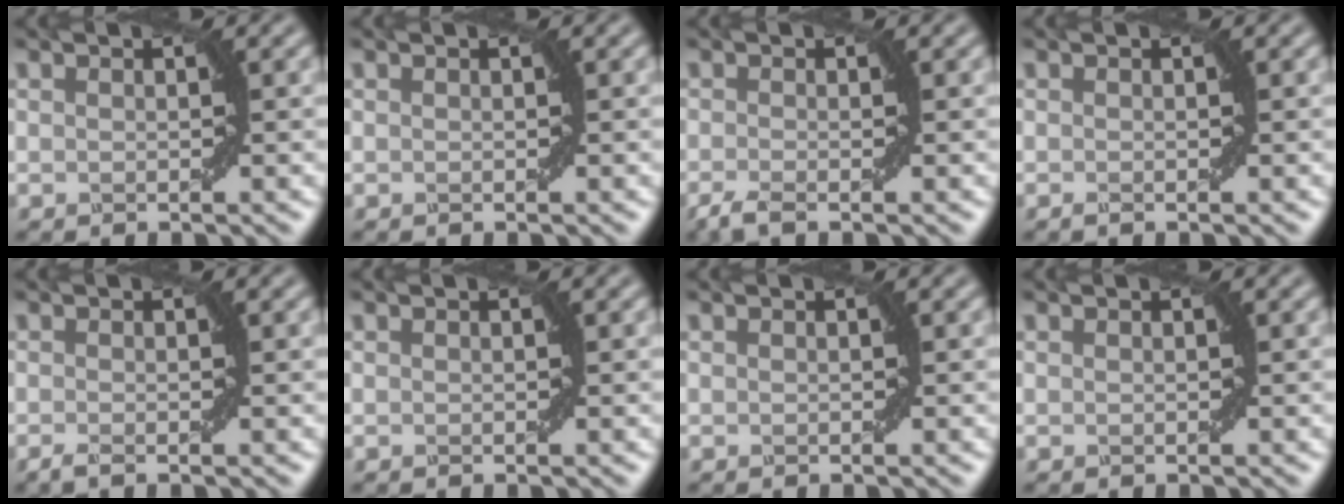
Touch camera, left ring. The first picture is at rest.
{"total": 0.0}
{"total": 1.8, "force": [-1.0, 0.4, 1.5], "torque": [-0.034, -0.003, -0.025]}
{"total": 0.6, "force": [-0.3, 0.0, 0.5], "torque": [-0.007, -0.001, -0.004]}
{"total": 1.2, "force": [-0.6, 0.2, 1.0], "torque": [-0.019, 0.000, -0.012]}
{"total": 0.0}
{"total": 0.0}
{"total": 0.0}